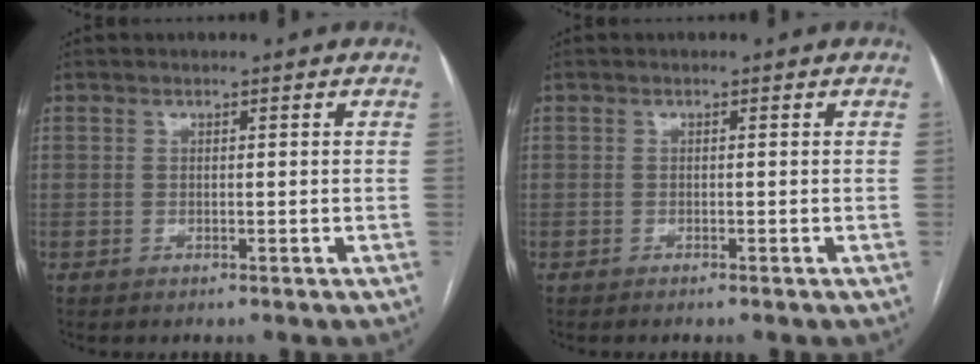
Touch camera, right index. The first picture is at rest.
{"total": 0.6, "force": [-0.5, -0.1, 0.4], "torque": [-0.006, 0.000, -0.009]}